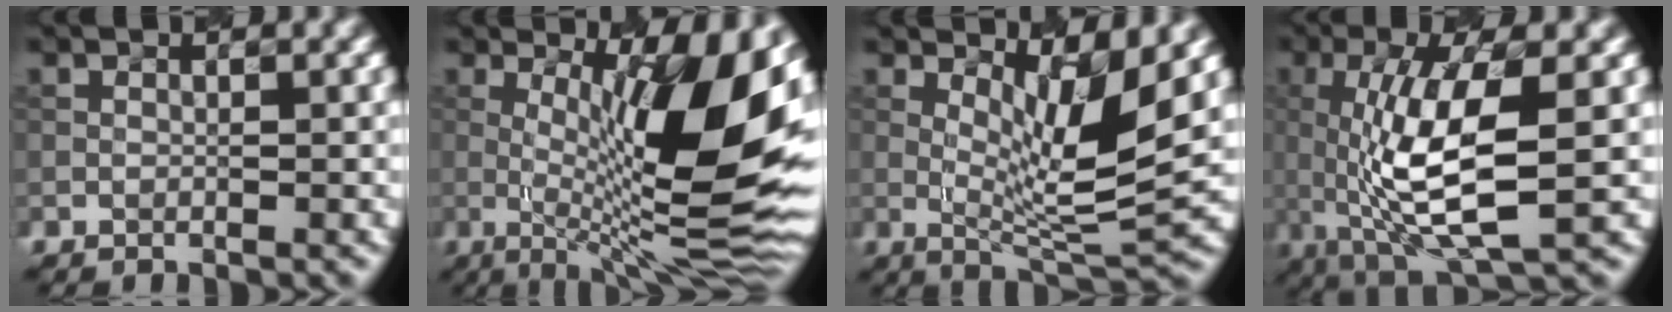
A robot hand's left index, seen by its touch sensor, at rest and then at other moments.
{"total": 13.8, "force": [1.1, 3.5, 13.3], "torque": [-0.171, 0.001, 0.027]}
{"total": 6.2, "force": [1.9, 1.3, 5.7], "torque": [-0.098, -0.016, 0.050]}
{"total": 8.4, "force": [-0.8, 2.4, 8.0], "torque": [-0.156, 0.002, -0.001]}